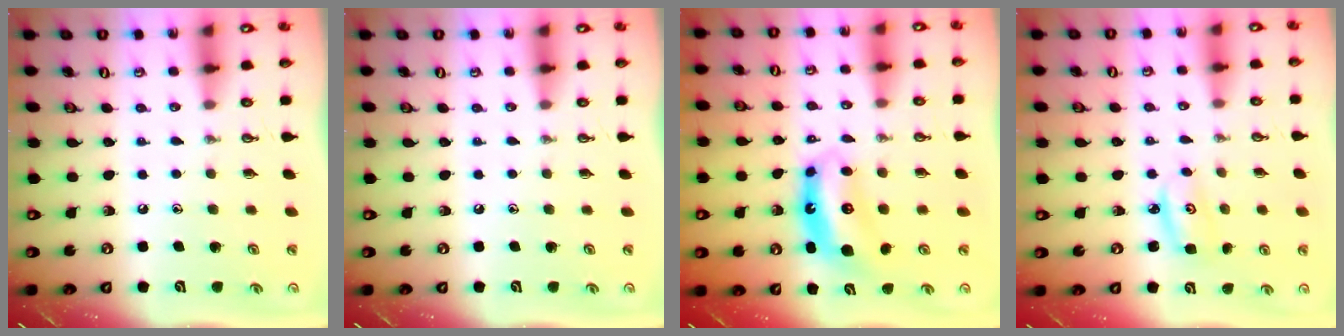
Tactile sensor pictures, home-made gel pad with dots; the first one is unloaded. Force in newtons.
{"total": 0.0}
{"total": 7.0, "press": 7.0, "slide": 0.8}
{"total": 3.5, "press": 3.5, "slide": 0.4}